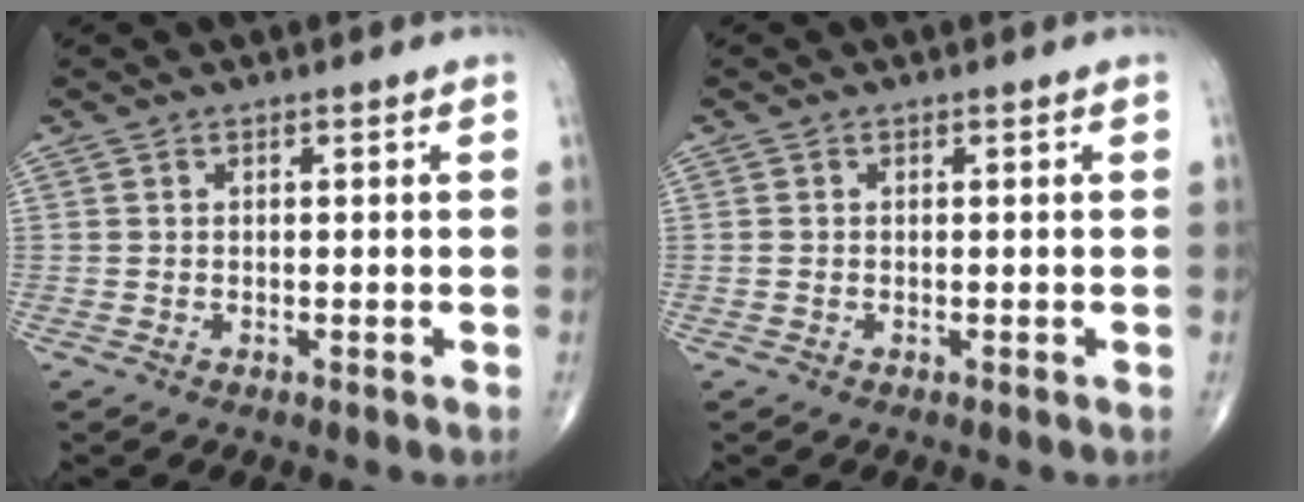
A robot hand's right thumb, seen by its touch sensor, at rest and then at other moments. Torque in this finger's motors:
{"motor_torque": [-0.05, 0.06, 0.05, 0.15, 0.01]}